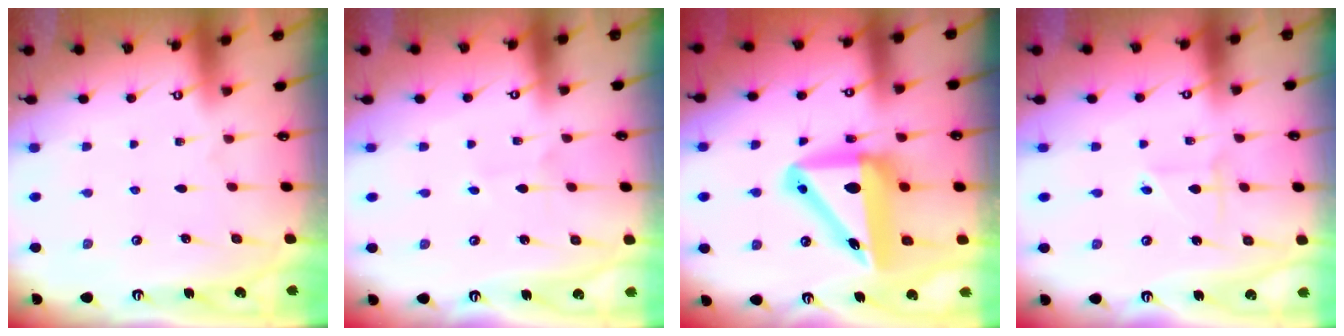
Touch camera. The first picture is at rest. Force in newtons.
{"total": 1.6, "press": 1.6, "slide": 0.1}
{"total": 14.3, "press": 13.7, "slide": 4.0}
{"total": 3.0, "press": 3.0, "slide": 0.3}